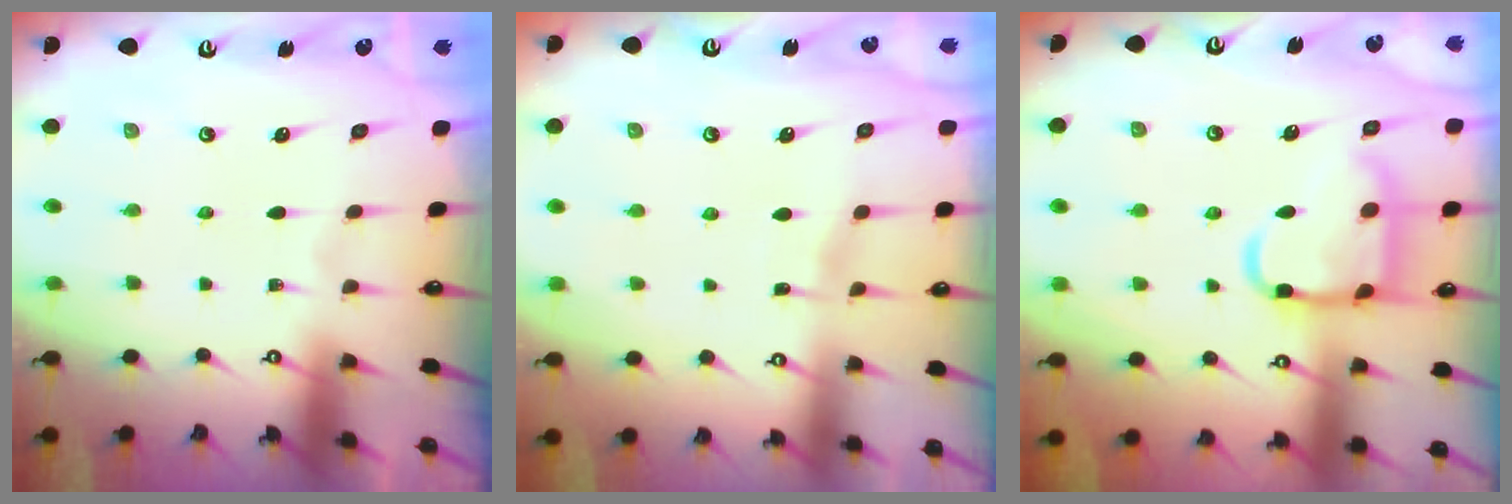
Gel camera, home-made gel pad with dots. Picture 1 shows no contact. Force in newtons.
{"total": 4.5, "press": 4.5, "slide": 0.4}
{"total": 15.2, "press": 15.2, "slide": 1.3}